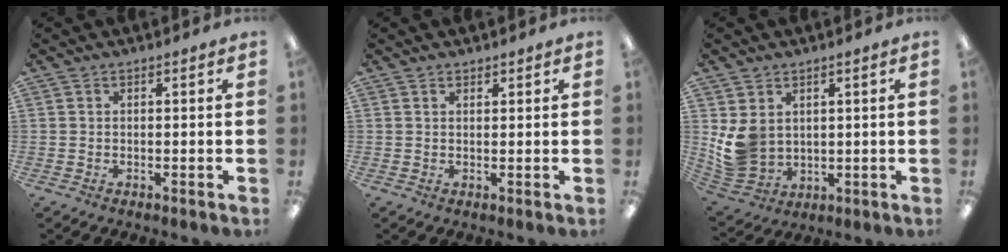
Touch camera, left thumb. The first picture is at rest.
{"total": 1.1, "force": [0.9, 0.4, 0.1], "torque": [-0.002, 0.000, 0.018]}
{"total": 8.6, "force": [2.1, 7.1, 4.4], "torque": [-0.115, -0.008, 0.044]}